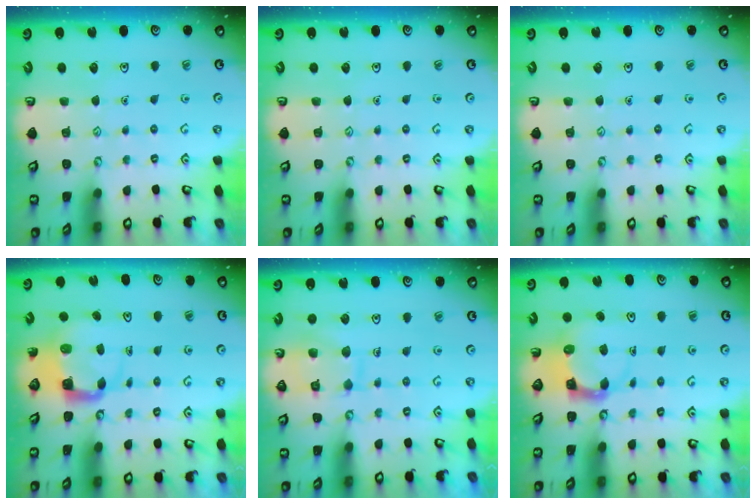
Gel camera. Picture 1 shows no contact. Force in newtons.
{"total": 0.0}
{"total": 0.0}
{"total": 4.0, "press": 4.0, "slide": 0.4}
{"total": 10.6, "press": 10.6, "slide": 0.9}
{"total": 3.7, "press": 3.7, "slide": 0.4}